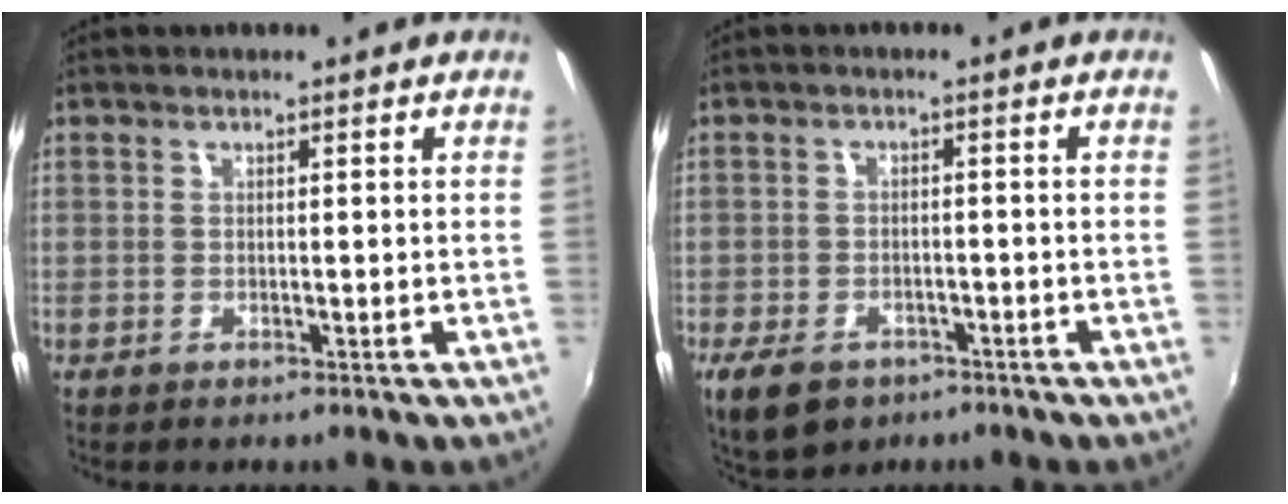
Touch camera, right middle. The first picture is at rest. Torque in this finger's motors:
{"motor_torque": [0.97, -0.86, 0.12, 0.11]}